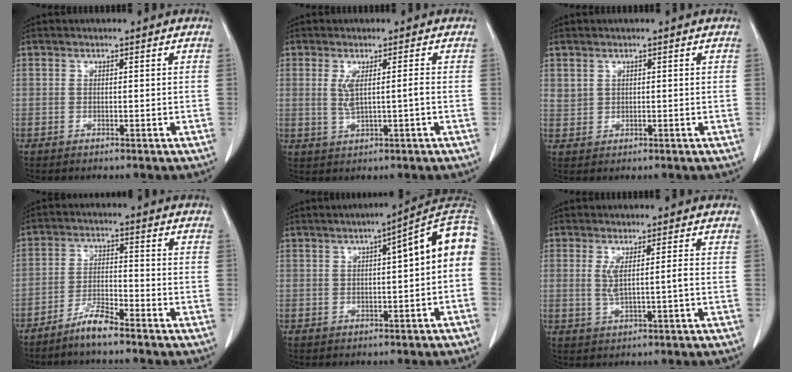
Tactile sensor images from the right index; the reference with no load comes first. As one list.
[{"total": 3.5, "force": [0.2, 0.0, 3.5], "torque": [-0.069, -0.001, 0.010]}, {"total": 1.5, "force": [1.0, 1.1, 0.3], "torque": [0.003, 0.000, 0.019]}, {"total": 4.7, "force": [-4.0, 0.3, 2.5], "torque": [-0.050, -0.009, -0.080]}, {"total": 9.2, "force": [1.3, 1.1, 9.0], "torque": [-0.116, 0.035, 0.008]}, {"total": 3.2, "force": [0.2, -0.2, 3.2], "torque": [-0.063, -0.002, 0.009]}]